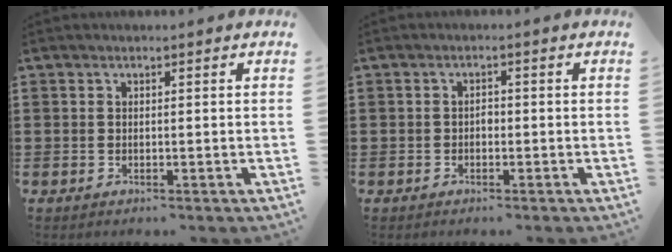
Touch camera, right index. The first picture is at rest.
{"total": 1.1, "force": [-0.4, 0.7, 0.8], "torque": [-0.017, 0.000, -0.007]}